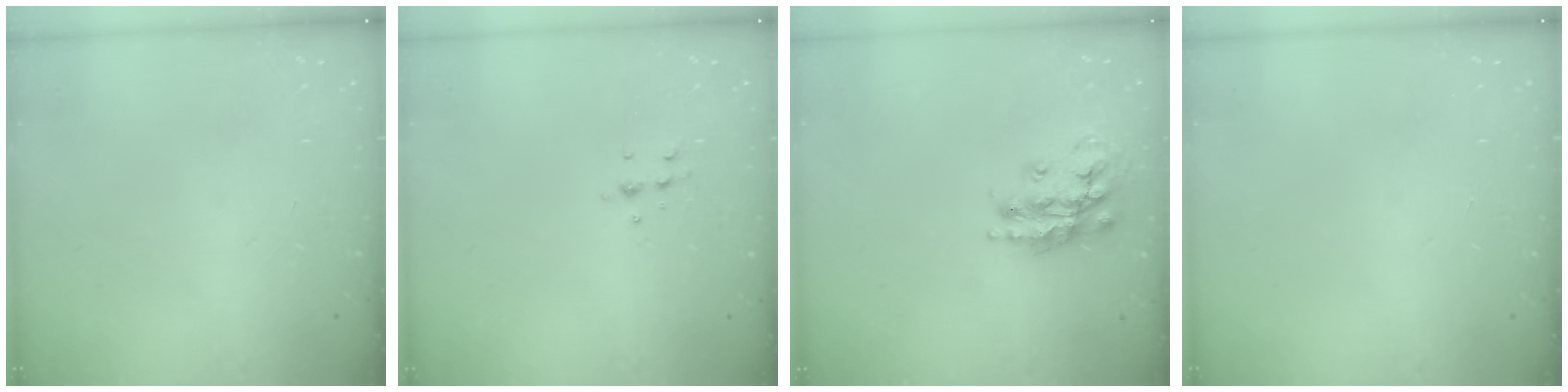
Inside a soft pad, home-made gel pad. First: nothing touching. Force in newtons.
{"total": 5.8, "press": 5.7, "slide": 1.2}
{"total": 16.8, "press": 16.7, "slide": 1.5}
{"total": 0.0}